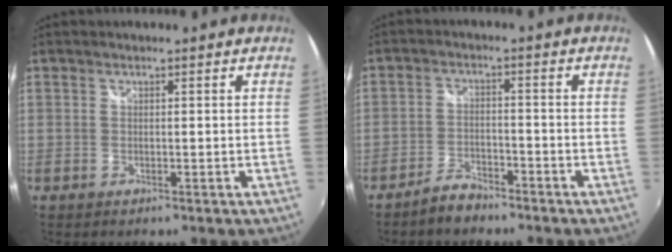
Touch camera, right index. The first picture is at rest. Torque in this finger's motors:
{"motor_torque": [-0.36, -0.36, -0.07, -0.04]}